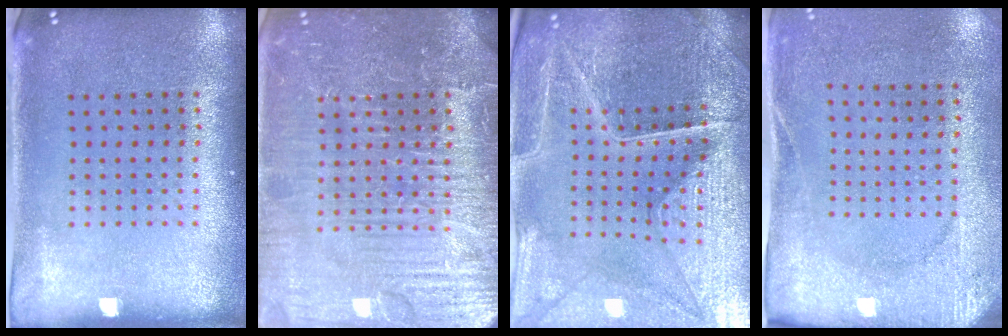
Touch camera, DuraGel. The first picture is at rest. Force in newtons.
{"total": 7.7, "press": 7.7, "slide": 0.9}
{"total": 4.8, "press": 4.6, "slide": 1.3}
{"total": 2.6, "press": 2.2, "slide": 1.4}